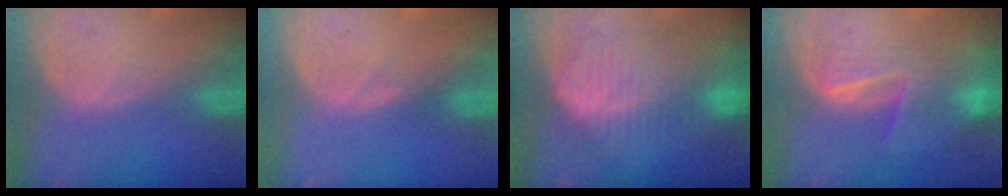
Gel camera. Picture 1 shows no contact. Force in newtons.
{"total": 0.5, "press": 0.5, "slide": 0.2}
{"total": 9.5, "press": 9.5, "slide": 0.7}
{"total": 7.4, "press": 6.7, "slide": 3.1}